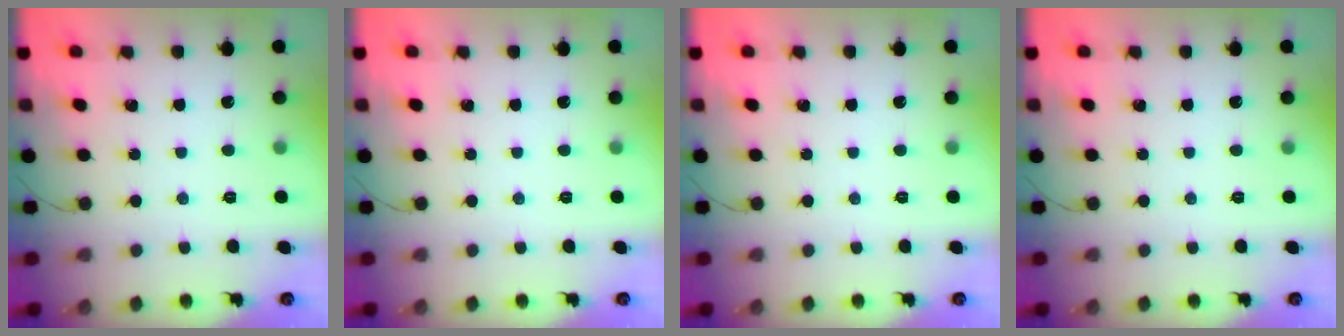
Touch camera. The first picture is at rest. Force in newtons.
{"total": 0.0}
{"total": 0.0}
{"total": 0.0}